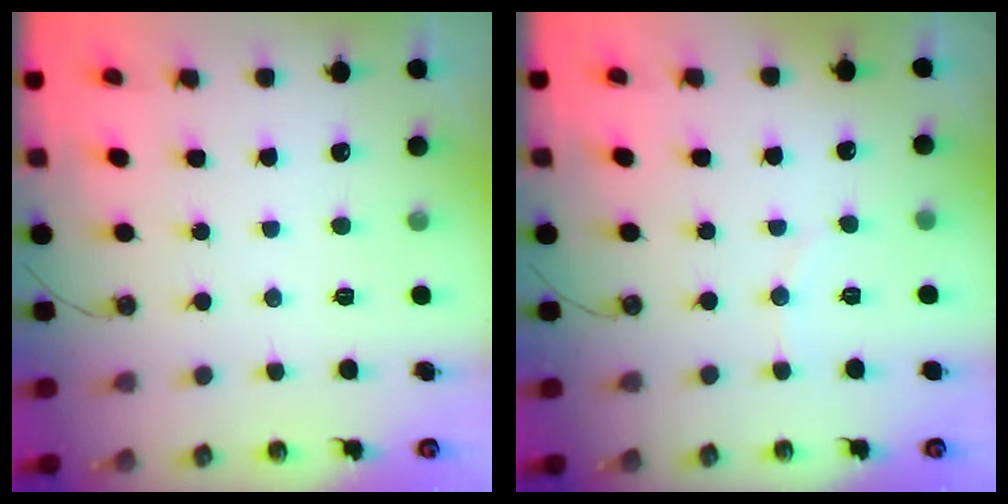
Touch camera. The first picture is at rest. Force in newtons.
{"total": 3.3, "press": 3.2, "slide": 0.7}